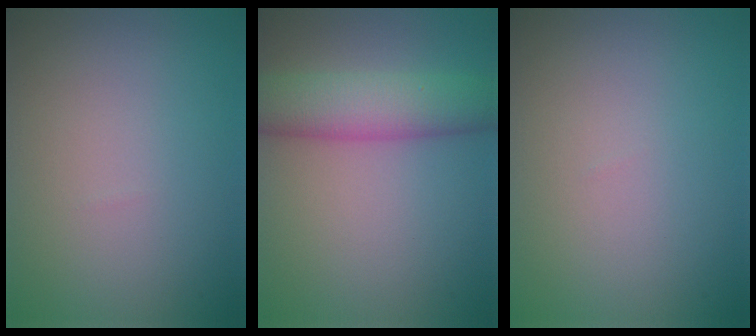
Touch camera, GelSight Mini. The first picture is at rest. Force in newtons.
{"total": 6.0, "press": 5.9, "slide": 0.1}
{"total": 0.0}